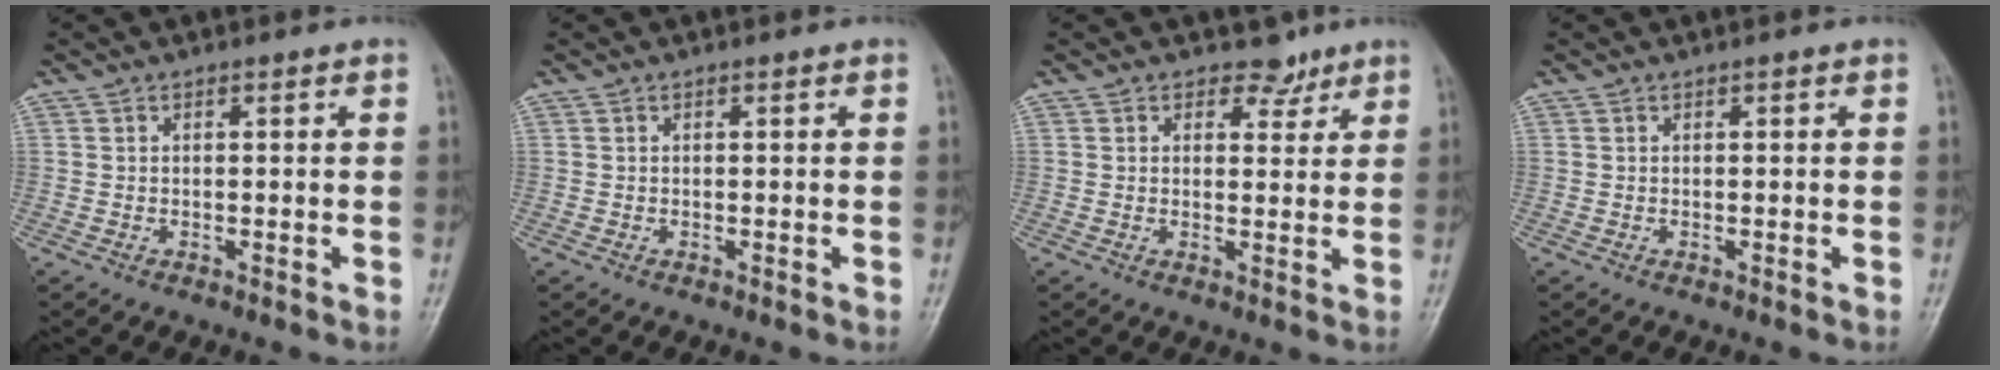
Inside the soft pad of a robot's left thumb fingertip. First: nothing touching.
{"total": 0.0}
{"total": 3.5, "force": [2.6, 2.3, 0.5], "torque": [0.017, -0.015, 0.035]}
{"total": 0.0}